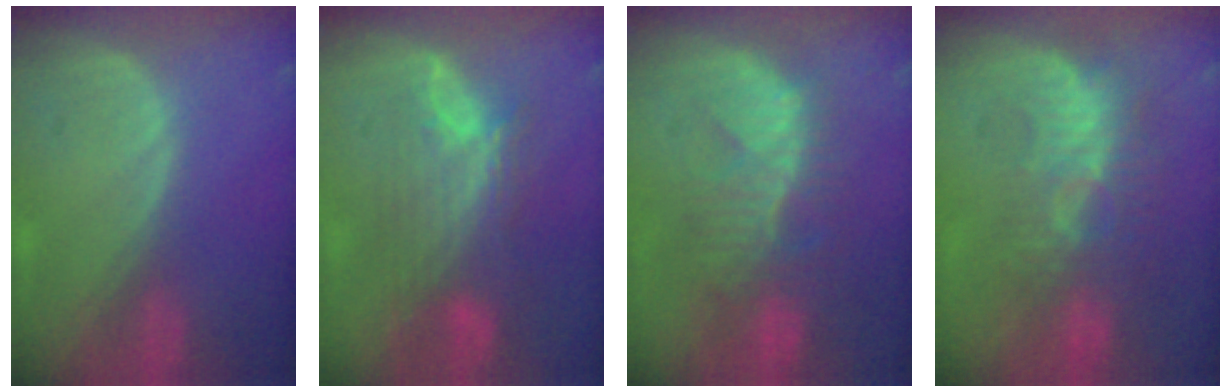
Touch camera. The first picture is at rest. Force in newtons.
{"total": 8.3, "press": 7.7, "slide": 3.3}
{"total": 10.1, "press": 8.8, "slide": 4.8}
{"total": 9.1, "press": 8.3, "slide": 3.8}